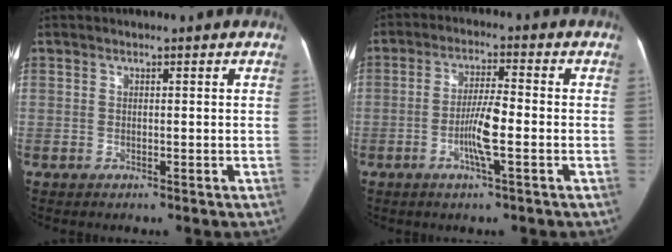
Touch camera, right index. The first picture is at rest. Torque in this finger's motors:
{"motor_torque": [0.20, -0.11, 0.13, 0.04]}